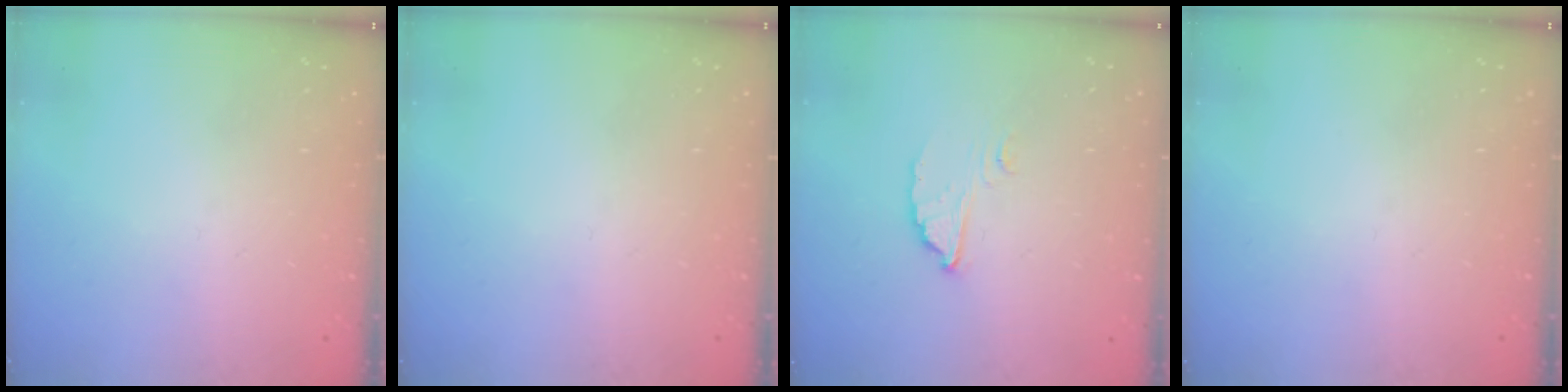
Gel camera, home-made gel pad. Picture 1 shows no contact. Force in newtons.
{"total": 0.0}
{"total": 4.4, "press": 4.4, "slide": 0.1}
{"total": 0.0}